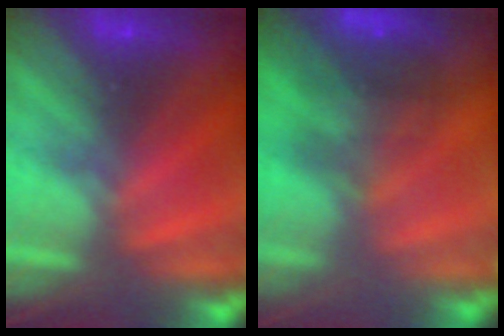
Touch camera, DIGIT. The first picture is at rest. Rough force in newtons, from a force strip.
{"total": 7.0}